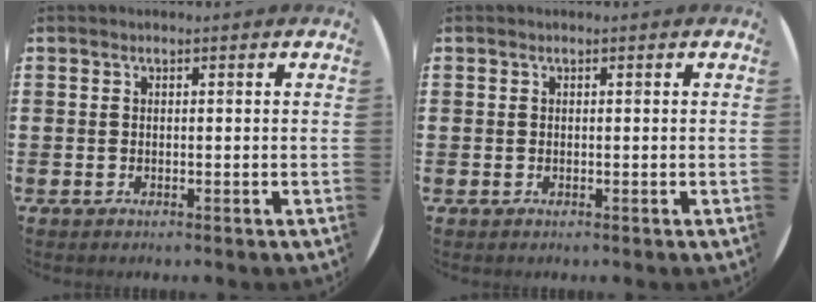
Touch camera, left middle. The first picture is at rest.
{"total": 0.0}